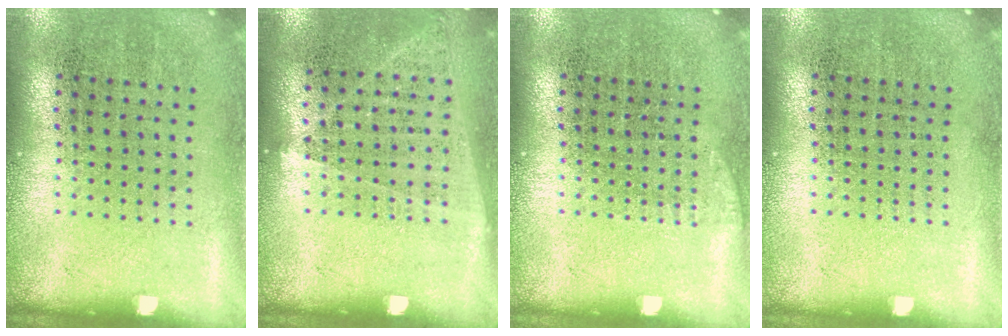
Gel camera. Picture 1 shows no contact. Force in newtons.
{"total": 1.0, "press": 0.9, "slide": 0.4}
{"total": 0.6, "press": 0.6, "slide": 0.2}
{"total": 0.0}